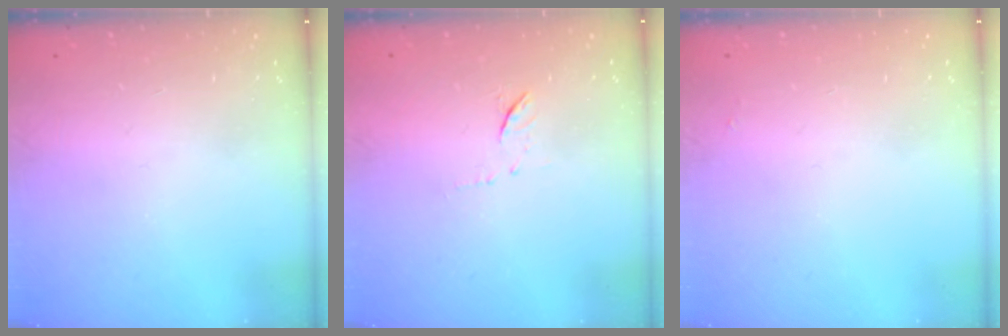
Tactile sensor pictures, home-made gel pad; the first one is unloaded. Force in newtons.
{"total": 6.3, "press": 6.3, "slide": 0.7}
{"total": 1.9, "press": 1.9, "slide": 0.3}